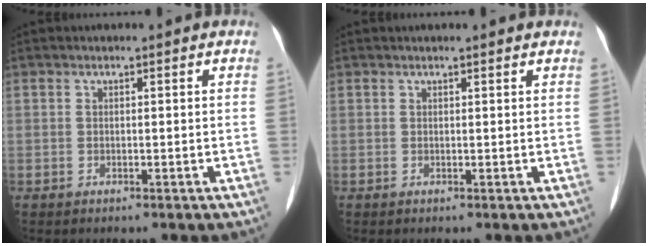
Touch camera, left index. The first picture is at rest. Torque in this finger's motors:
{"motor_torque": [-0.18, 0.04, 0.04, 0.01]}